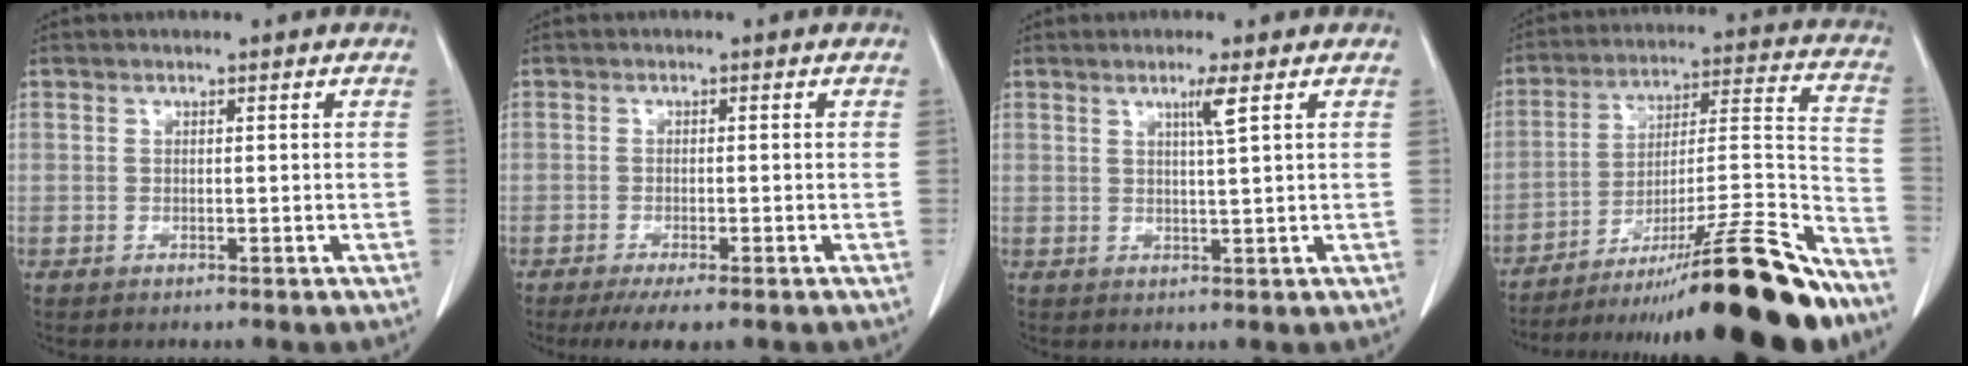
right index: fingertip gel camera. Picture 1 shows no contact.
{"total": 4.4, "force": [-3.1, 0.7, 3.1], "torque": [-0.047, -0.011, -0.046]}
{"total": 2.7, "force": [1.3, -0.7, 2.2], "torque": [-0.043, -0.006, 0.025]}
{"total": 27.6, "force": [-22.0, 1.1, 16.6], "torque": [-0.188, 0.000, -0.338]}